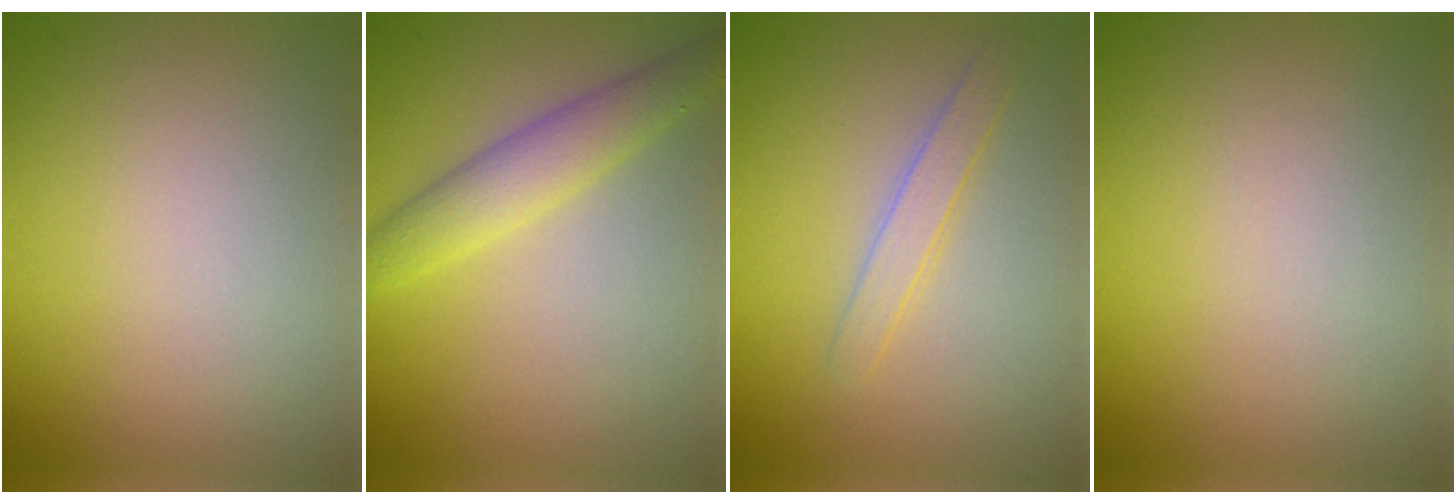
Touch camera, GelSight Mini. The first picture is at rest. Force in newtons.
{"total": 3.6, "press": 3.6, "slide": 0.1}
{"total": 1.8, "press": 1.8, "slide": 0.1}
{"total": 0.0}